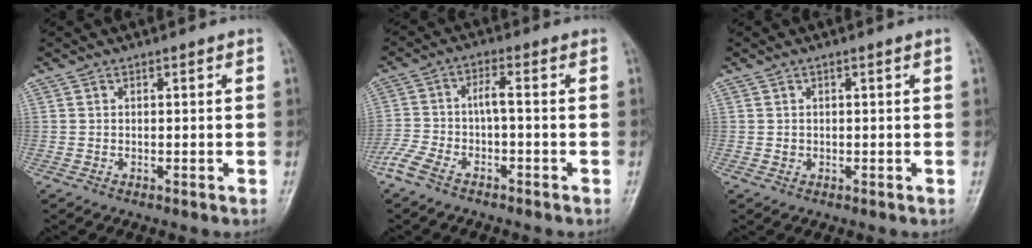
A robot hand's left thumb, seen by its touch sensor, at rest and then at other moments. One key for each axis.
{"total": 6.7, "fx": -3.3, "fy": 1.4, "fz": 5.6, "tx": -0.139, "ty": 0.026, "tz": -0.063}
{"total": 0.7, "fx": 0.2, "fy": 0.4, "fz": 0.6, "tx": -0.009, "ty": 0.006, "tz": 0.008}